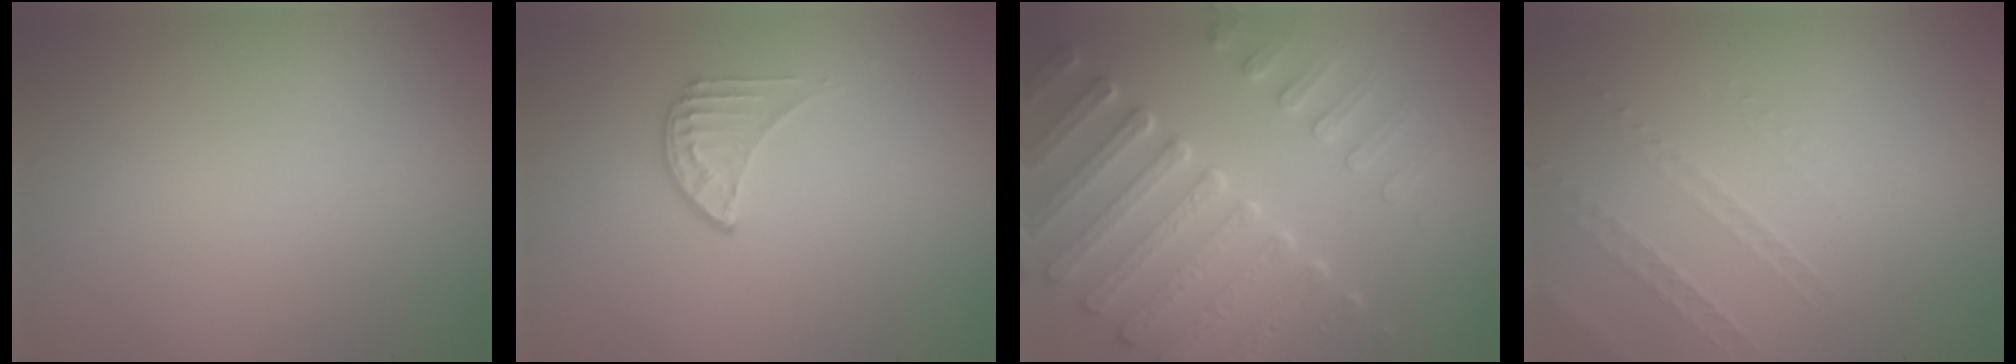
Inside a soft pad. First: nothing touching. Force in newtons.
{"total": 1.6, "press": 1.0, "slide": 1.2}
{"total": 7.5, "press": 5.7, "slide": 4.9}
{"total": 1.1, "press": 0.6, "slide": 0.9}